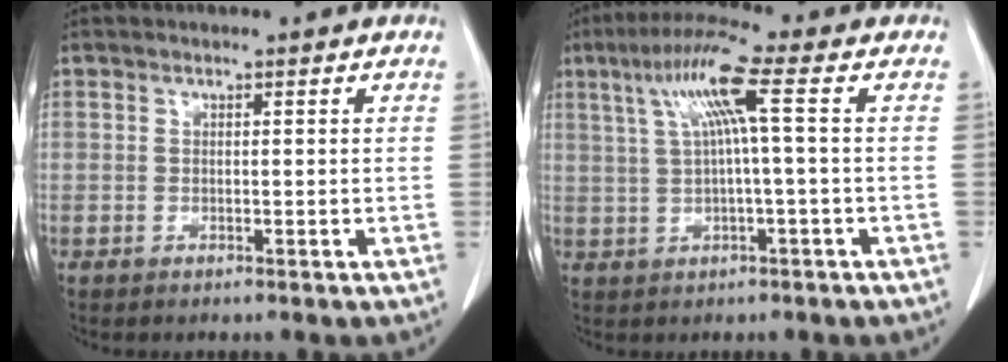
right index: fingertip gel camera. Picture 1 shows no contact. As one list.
[{"total": 8.4, "force": [1.9, -0.3, 8.2], "torque": [-0.158, 0.028, 0.042]}]